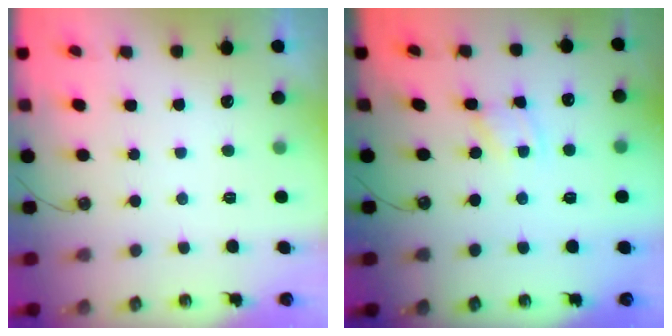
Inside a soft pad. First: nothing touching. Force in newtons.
{"total": 1.2, "press": 1.2, "slide": 0.2}